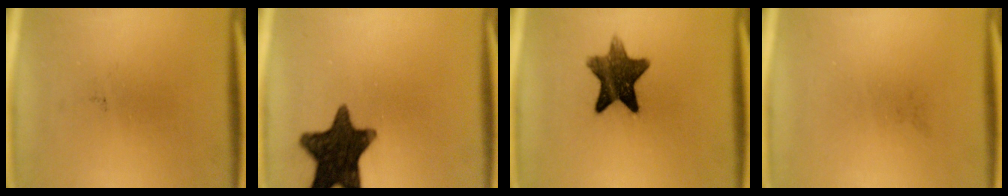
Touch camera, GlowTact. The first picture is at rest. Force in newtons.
{"total": 15.3}
{"total": 10.9}
{"total": 0.0}